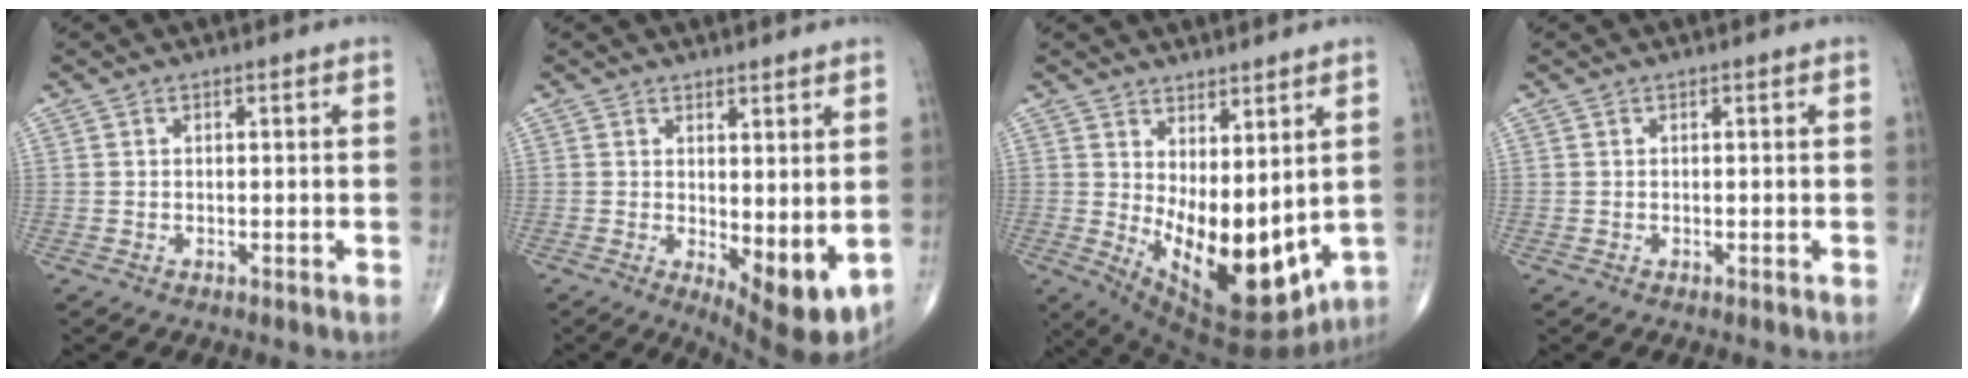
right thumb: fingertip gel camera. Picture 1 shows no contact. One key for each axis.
{"total": 8.6, "fx": -0.3, "fy": 3.4, "fz": 7.9, "tx": -0.100, "ty": -0.023, "tz": 0.009}
{"total": 17.2, "fx": 0.9, "fy": 8.1, "fz": 15.1, "tx": -0.225, "ty": -0.045, "tz": 0.046}
{"total": 0.0}